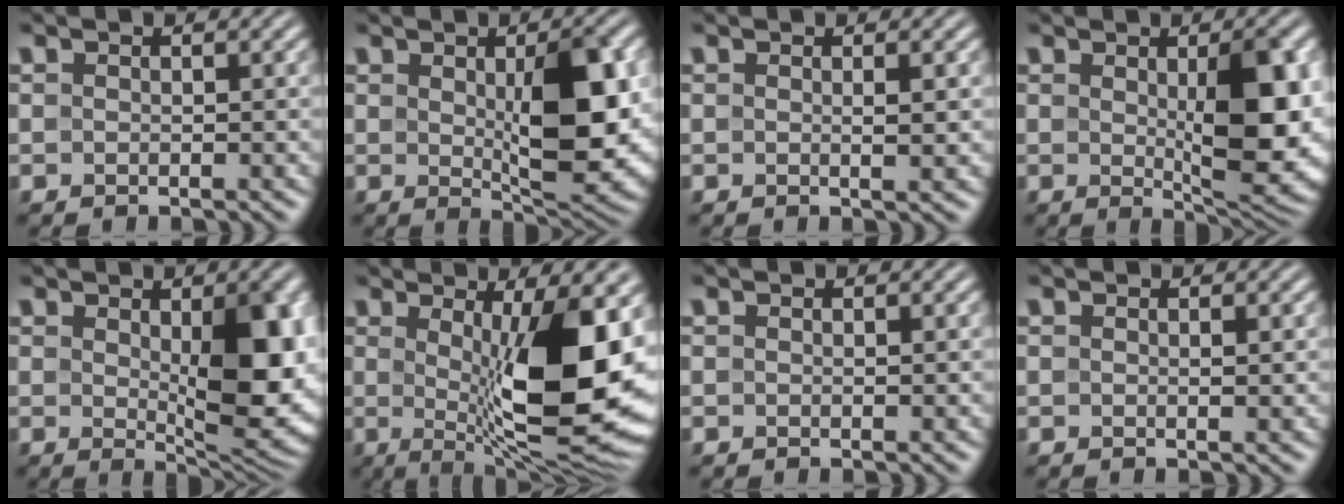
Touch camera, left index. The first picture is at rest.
{"total": 9.2, "force": [0.4, 3.5, 8.5], "torque": [-0.127, -0.011, 0.019]}
{"total": 1.3, "force": [0.2, 0.2, 1.2], "torque": [-0.014, 0.001, 0.000]}
{"total": 9.5, "force": [0.4, 3.3, 8.9], "torque": [-0.122, -0.010, 0.015]}
{"total": 10.5, "force": [0.4, 4.6, 9.4], "torque": [-0.125, -0.012, 0.019]}
{"total": 12.5, "force": [0.7, 3.5, 11.9], "torque": [-0.165, -0.016, 0.015]}
{"total": 0.0}
{"total": 0.6, "force": [0.2, 0.0, 0.6], "torque": [-0.007, 0.000, 0.002]}